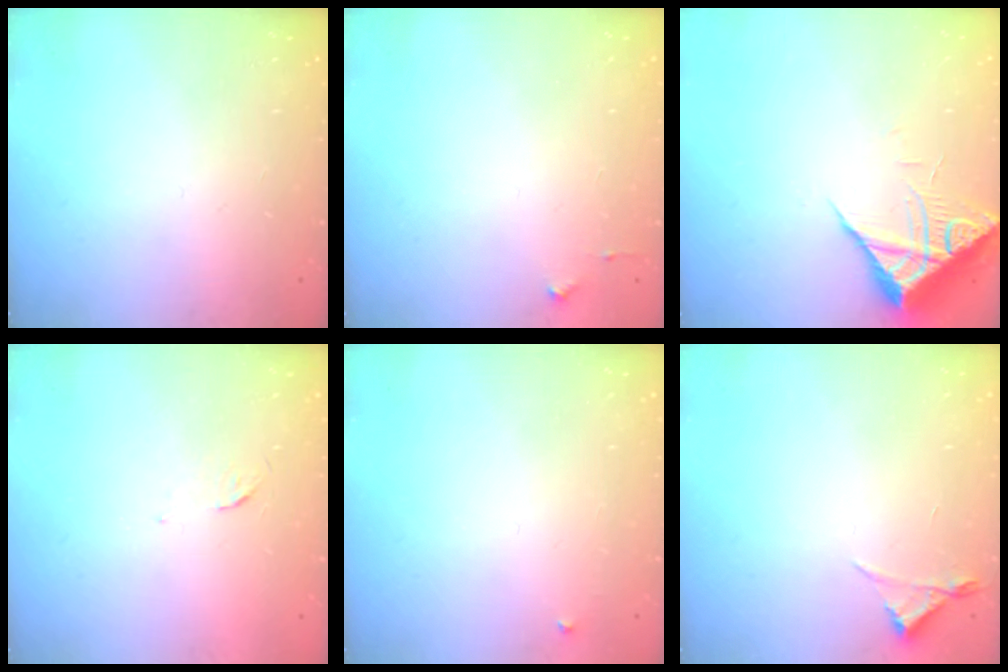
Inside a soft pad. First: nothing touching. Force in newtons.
{"total": 2.7, "press": 2.6, "slide": 0.4}
{"total": 8.5, "press": 8.4, "slide": 0.8}
{"total": 3.3, "press": 3.3, "slide": 0.5}
{"total": 3.0, "press": 3.0, "slide": 0.4}
{"total": 3.0, "press": 2.9, "slide": 0.5}